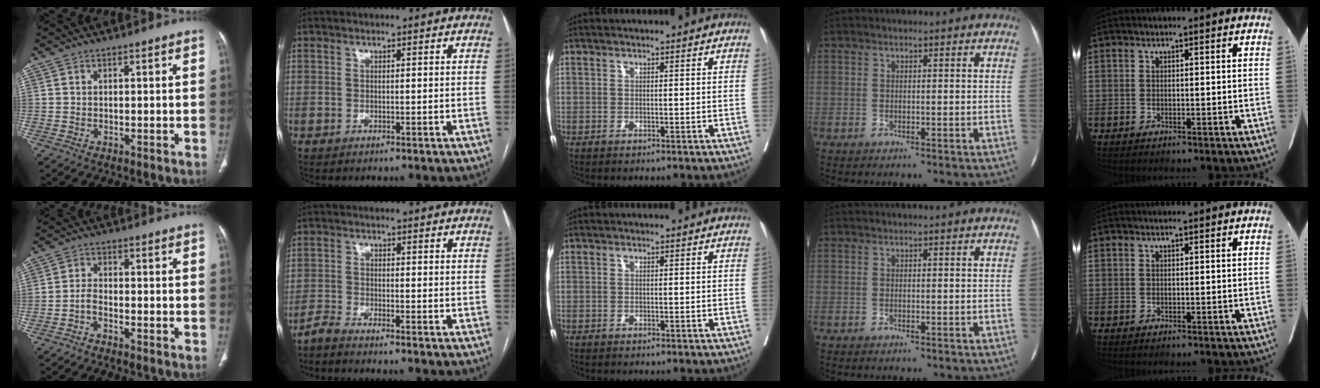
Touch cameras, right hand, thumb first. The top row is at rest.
{"thumb": {"total": 2.2, "force": [-1.6, 0.8, 1.3], "torque": [-0.029, 0.018, -0.035]}, "index": {"total": 3.0, "force": [-2.8, -0.8, 0.8], "torque": [-0.020, -0.011, -0.056]}}